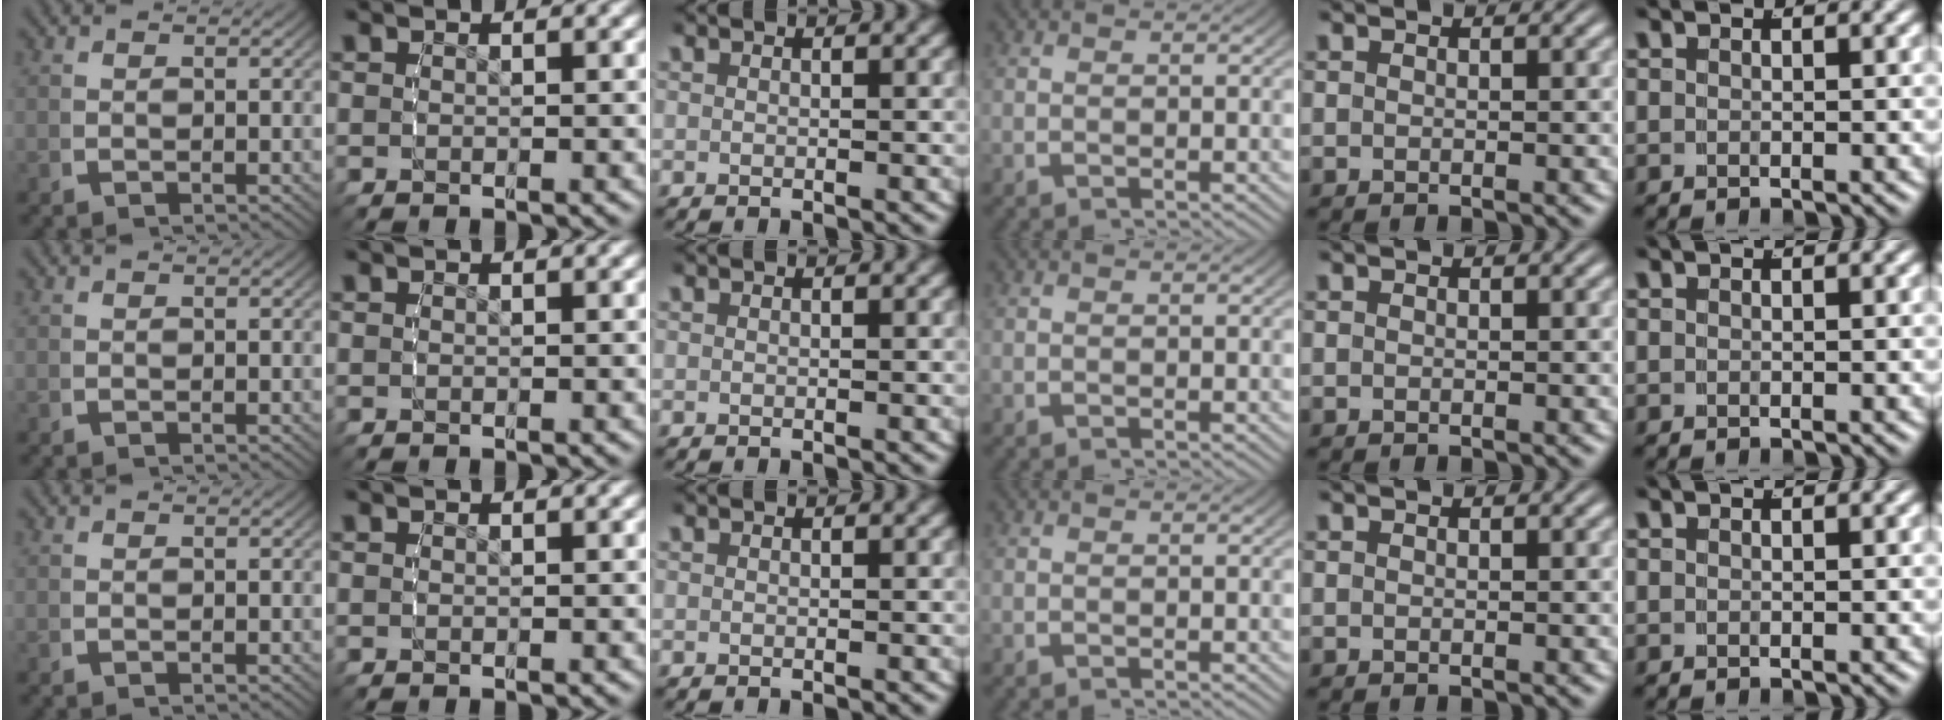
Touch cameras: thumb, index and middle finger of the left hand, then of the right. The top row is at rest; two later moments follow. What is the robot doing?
{"motion": "reach", "object": "paper towel"}